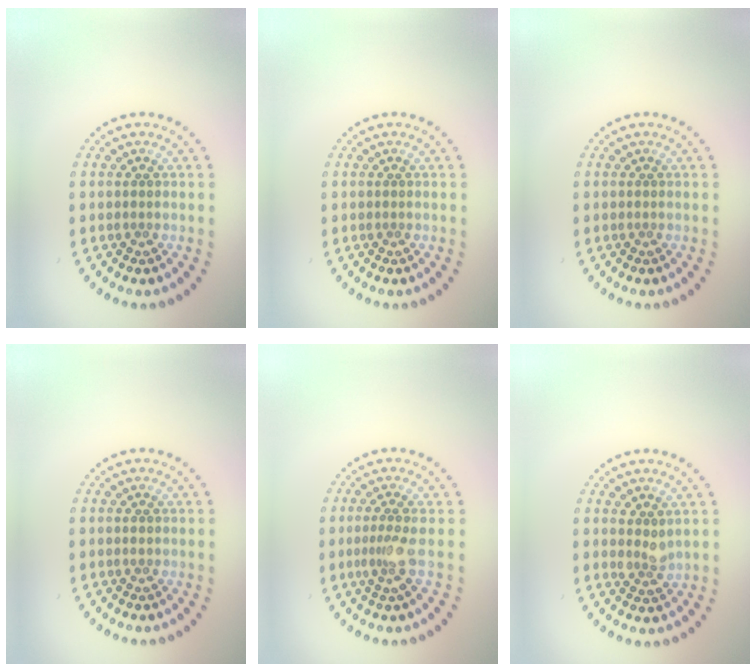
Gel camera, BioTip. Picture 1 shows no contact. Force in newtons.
{"total": 0.0}
{"total": 0.0}
{"total": 0.6, "press": 0.6, "slide": 0.1}
{"total": 2.1, "press": 1.5, "slide": 1.4}
{"total": 1.7, "press": 1.4, "slide": 0.9}